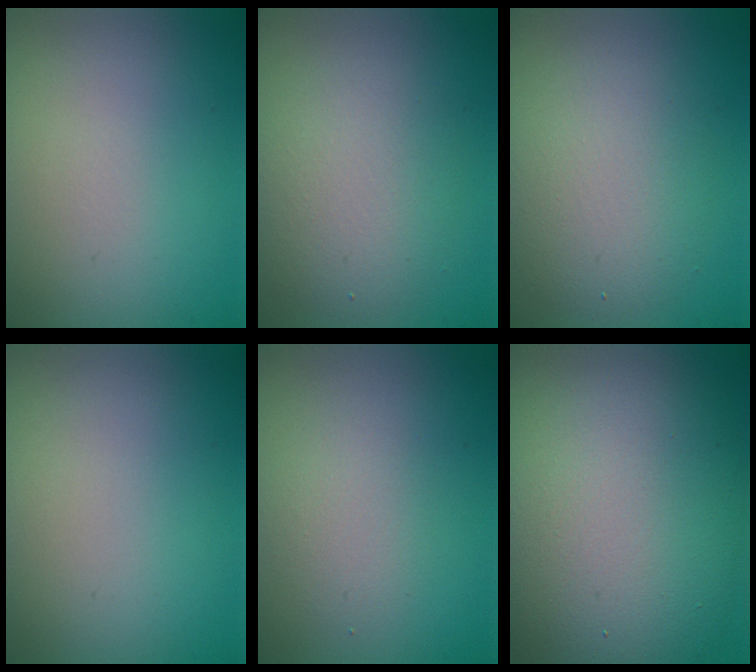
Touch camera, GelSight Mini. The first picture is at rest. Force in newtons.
{"total": 4.2, "press": 4.2, "slide": 0.1}
{"total": 4.4, "press": 4.4, "slide": 0.1}
{"total": 0.0}
{"total": 1.9, "press": 1.9, "slide": 0.0}
{"total": 13.4, "press": 13.4, "slide": 1.0}